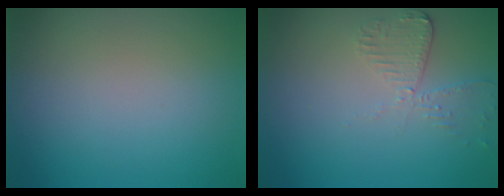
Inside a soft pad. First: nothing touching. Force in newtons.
{"total": 2.6, "press": 2.3, "slide": 1.2}